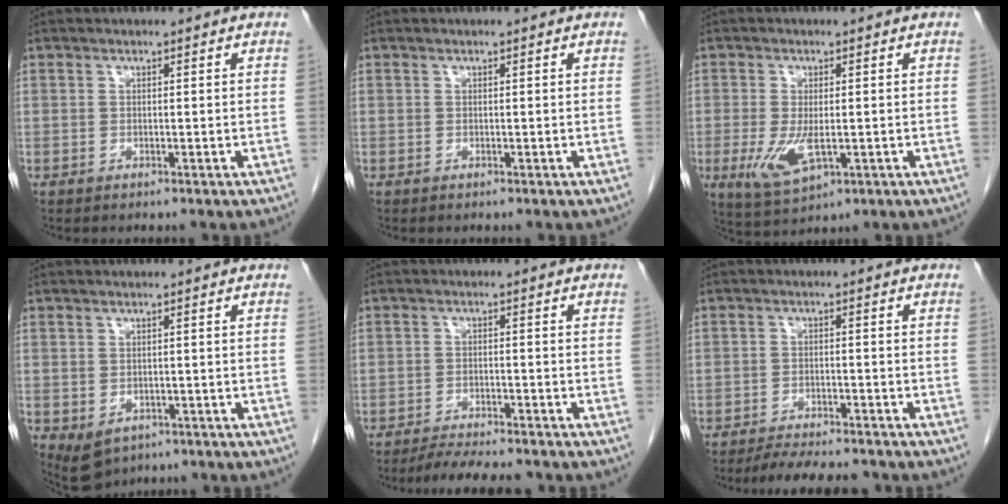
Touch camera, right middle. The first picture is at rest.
{"total": 0.0}
{"total": 6.2, "force": [-1.4, 2.5, 5.6], "torque": [-0.115, -0.016, -0.015]}
{"total": 4.4, "force": [-2.0, 3.2, 2.2], "torque": [-0.038, -0.006, -0.016]}
{"total": 7.2, "force": [-6.5, 0.7, 3.0], "torque": [-0.046, -0.015, -0.102]}
{"total": 8.4, "force": [-7.6, 1.3, 3.3], "torque": [-0.049, -0.010, -0.113]}